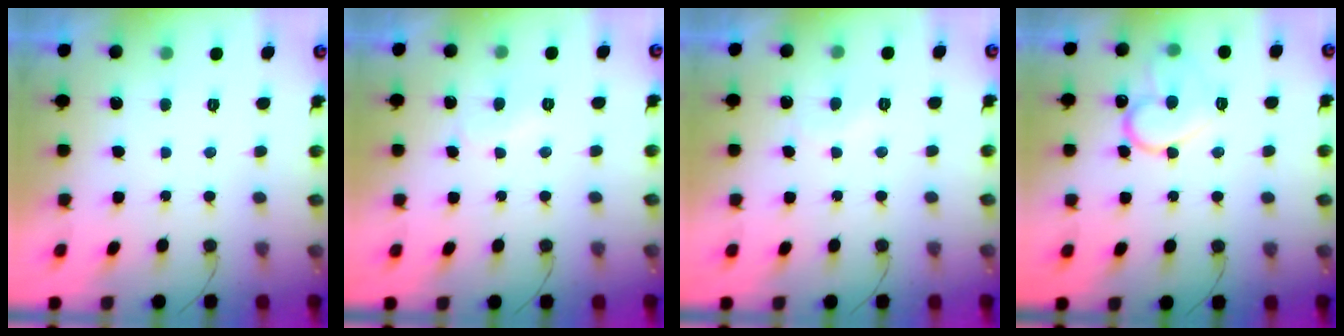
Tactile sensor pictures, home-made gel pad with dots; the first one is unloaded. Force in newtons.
{"total": 4.9, "press": 4.9, "slide": 0.5}
{"total": 4.7, "press": 4.7, "slide": 0.4}
{"total": 13.2, "press": 13.2, "slide": 1.4}